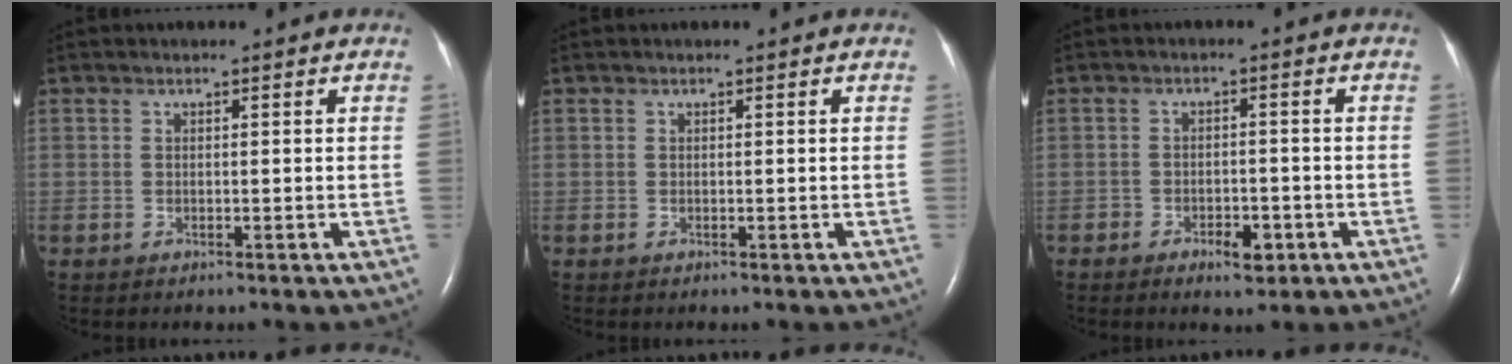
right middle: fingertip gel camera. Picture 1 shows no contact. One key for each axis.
{"total": 0.0}
{"total": 3.5, "fx": -1.9, "fy": 1.6, "fz": 2.4, "tx": -0.036, "ty": 0.004, "tz": -0.026}